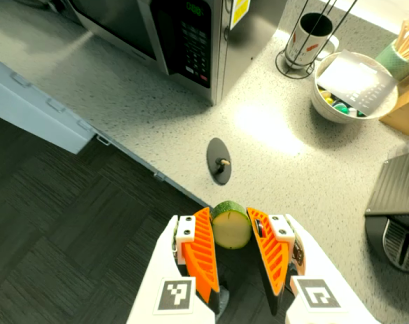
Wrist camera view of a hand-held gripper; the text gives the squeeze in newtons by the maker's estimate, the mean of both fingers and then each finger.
{"total": 9.3, "left": 9.0, "right": 9.5}